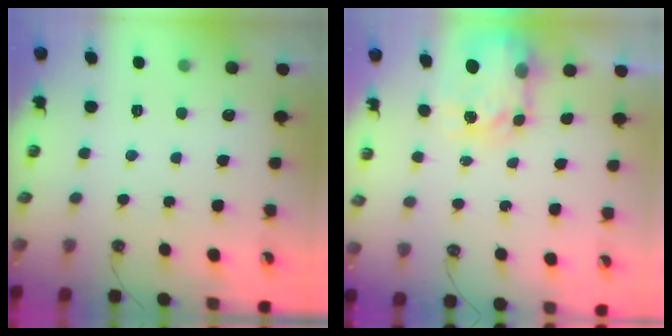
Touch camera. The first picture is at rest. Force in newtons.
{"total": 5.8, "press": 5.8, "slide": 0.6}